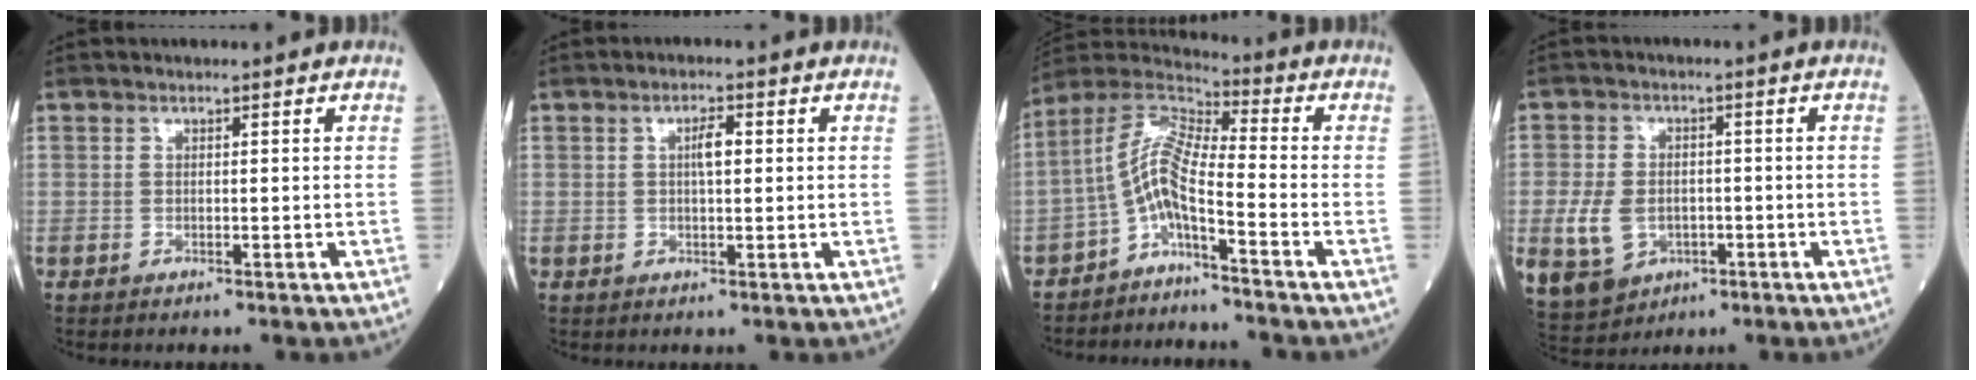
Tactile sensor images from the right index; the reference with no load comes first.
{"total": 2.5, "force": [0.6, 0.5, 2.3], "torque": [-0.044, 0.005, 0.012]}
{"total": 7.4, "force": [-3.5, 1.2, 6.5], "torque": [-0.139, 0.028, -0.071]}
{"total": 11.6, "force": [-3.1, 9.1, 6.5], "torque": [-0.164, 0.003, -0.037]}